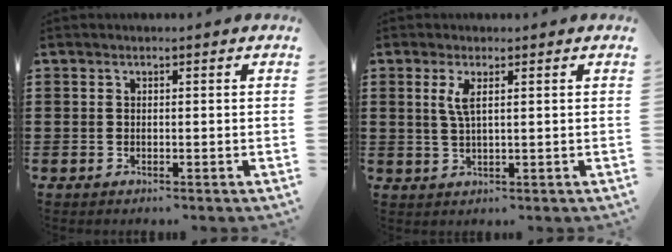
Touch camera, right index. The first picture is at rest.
{"total": 2.8, "force": [1.0, 0.5, 2.5], "torque": [-0.055, 0.002, 0.017]}